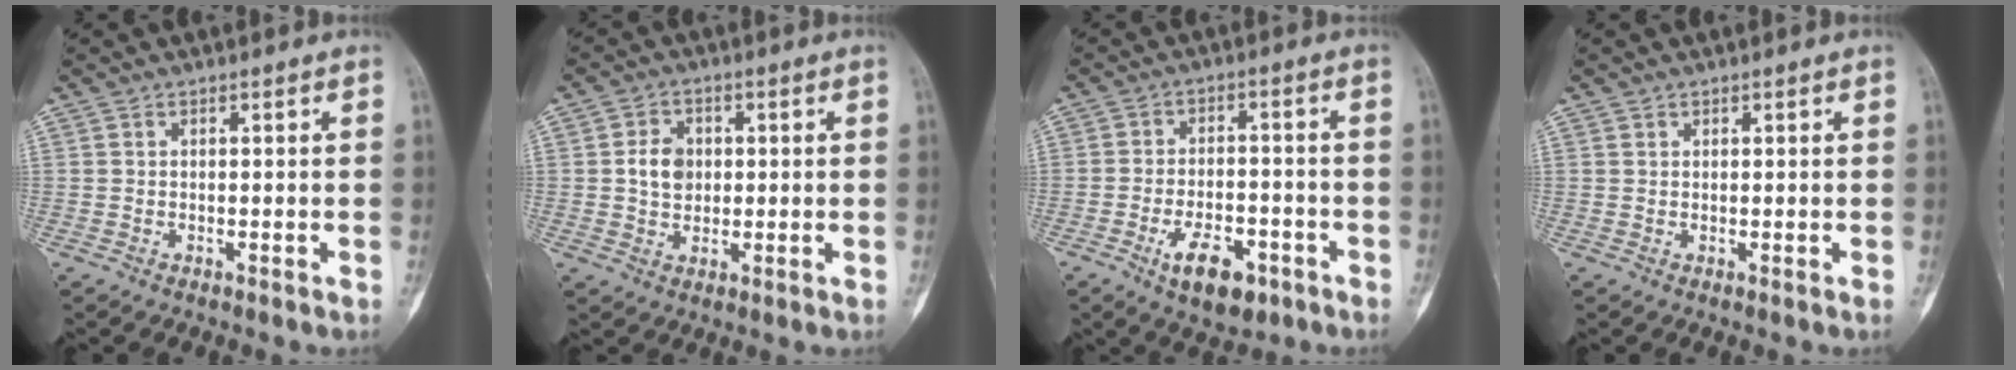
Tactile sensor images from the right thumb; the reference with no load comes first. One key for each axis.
{"total": 5.4, "fx": 0.5, "fy": 4.2, "fz": 3.3, "tx": -0.042, "ty": 0.002, "tz": 0.006}
{"total": 9.3, "fx": -4.7, "fy": 4.9, "fz": 6.4, "tx": -0.090, "ty": 0.022, "tz": -0.070}
{"total": 0.6, "fx": 0.5, "fy": 0.3, "fz": -0.3, "tx": 0.002, "ty": -0.002, "tz": 0.007}